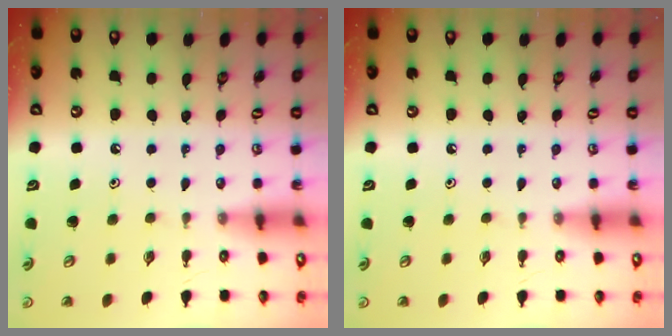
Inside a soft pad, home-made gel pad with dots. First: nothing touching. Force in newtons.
{"total": 0.0}